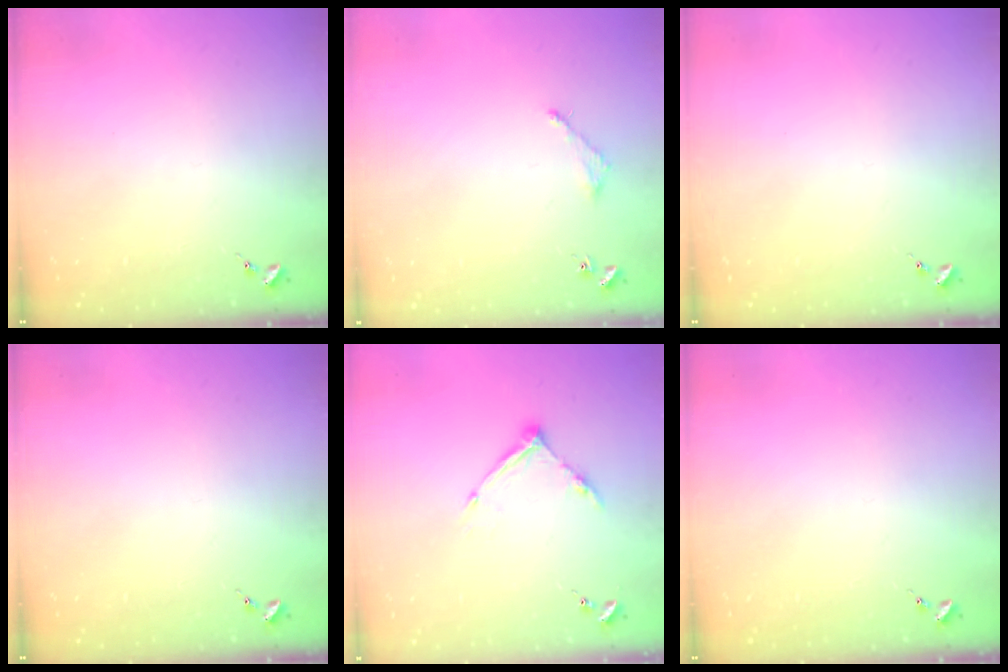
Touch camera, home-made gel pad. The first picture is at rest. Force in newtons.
{"total": 3.0, "press": 3.0, "slide": 0.4}
{"total": 0.0}
{"total": 0.0}
{"total": 10.0, "press": 9.9, "slide": 0.7}
{"total": 0.0}